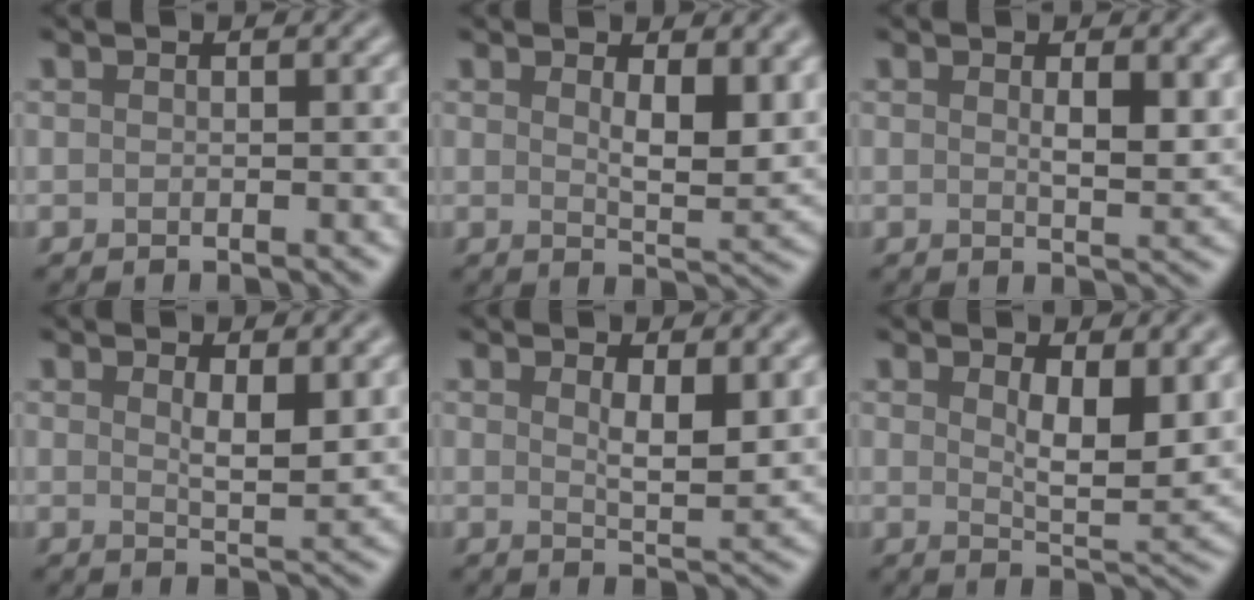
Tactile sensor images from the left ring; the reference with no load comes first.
{"total": 5.0, "force": [1.8, 1.8, 4.3], "torque": [-0.067, -0.010, 0.036]}
{"total": 3.1, "force": [0.9, 0.9, 2.8], "torque": [-0.041, -0.007, 0.019]}
{"total": 3.2, "force": [1.3, 1.0, 2.7], "torque": [-0.047, -0.009, 0.027]}
{"total": 3.6, "force": [1.5, 1.1, 3.1], "torque": [-0.055, -0.010, 0.029]}
{"total": 5.5, "force": [1.9, 2.1, 4.7], "torque": [-0.079, -0.011, 0.039]}